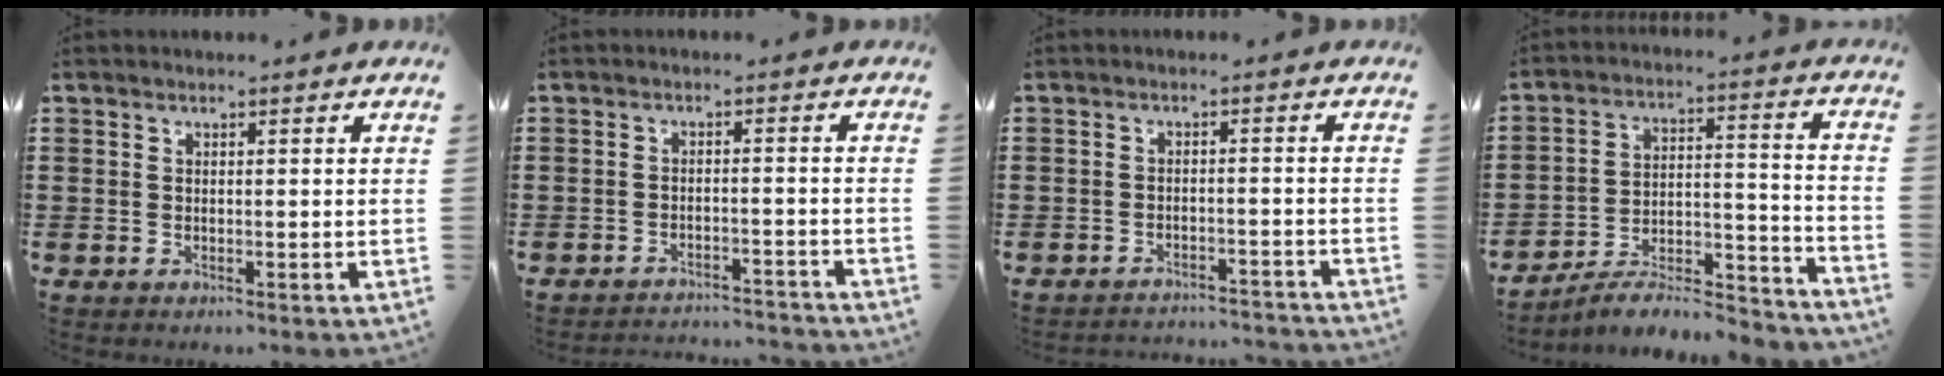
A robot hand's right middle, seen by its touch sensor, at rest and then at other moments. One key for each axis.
{"total": 2.8, "fx": -2.8, "fy": -0.1, "fz": 0.2, "tx": -0.008, "ty": -0.001, "tz": -0.058}
{"total": 2.8, "fx": -2.8, "fy": 0.0, "fz": 0.0, "tx": -0.006, "ty": 0.000, "tz": -0.058}
{"total": 6.2, "fx": -5.8, "fy": 0.7, "fz": 2.2, "tx": -0.031, "ty": -0.002, "tz": -0.111}